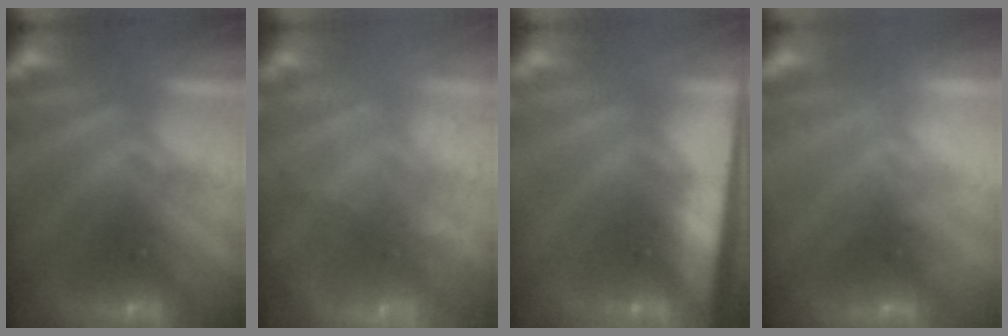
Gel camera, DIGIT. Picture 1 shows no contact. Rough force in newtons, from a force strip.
{"total": 7.8}
{"total": 7.5}
{"total": 2.3}